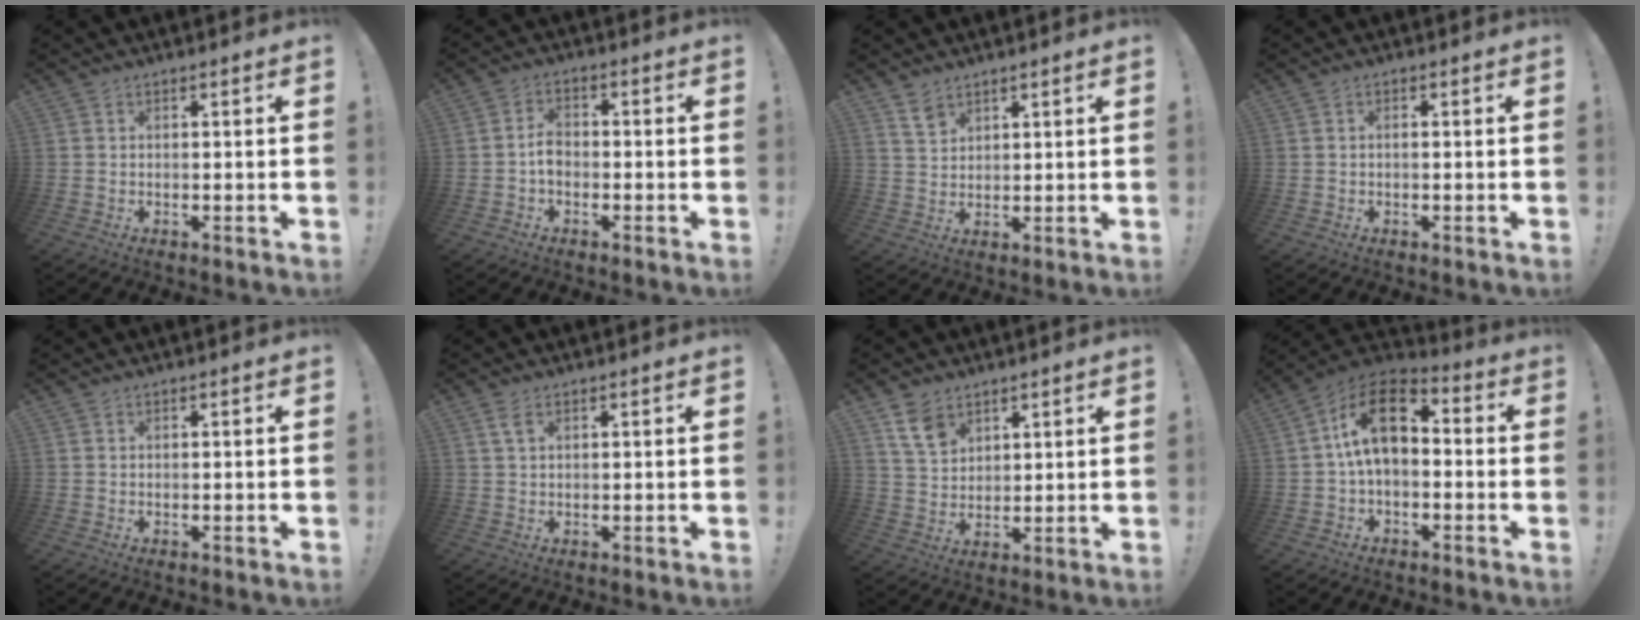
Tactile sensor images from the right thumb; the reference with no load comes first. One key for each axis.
{"total": 4.1, "fx": -1.2, "fy": 2.7, "fz": 2.8, "tx": -0.052, "ty": 0.002, "tz": -0.023}
{"total": 4.7, "fx": 3.5, "fy": 2.8, "fz": 1.6, "tx": -0.021, "ty": -0.020, "tz": 0.065}
{"total": 0.8, "fx": -0.3, "fy": 0.0, "fz": 0.8, "tx": -0.015, "ty": 0.000, "tz": -0.006}
{"total": 0.0}
{"total": 2.7, "fx": 1.2, "fy": 1.2, "fz": 2.0, "tx": -0.037, "ty": 0.000, "tz": 0.022}
{"total": 8.7, "fx": 5.6, "fy": 5.8, "fz": 3.5, "tx": -0.053, "ty": -0.030, "tz": 0.109}
{"total": 14.9, "fx": 2.2, "fy": 9.2, "fz": 11.5, "tx": -0.187, "ty": 0.012, "tz": 0.041}